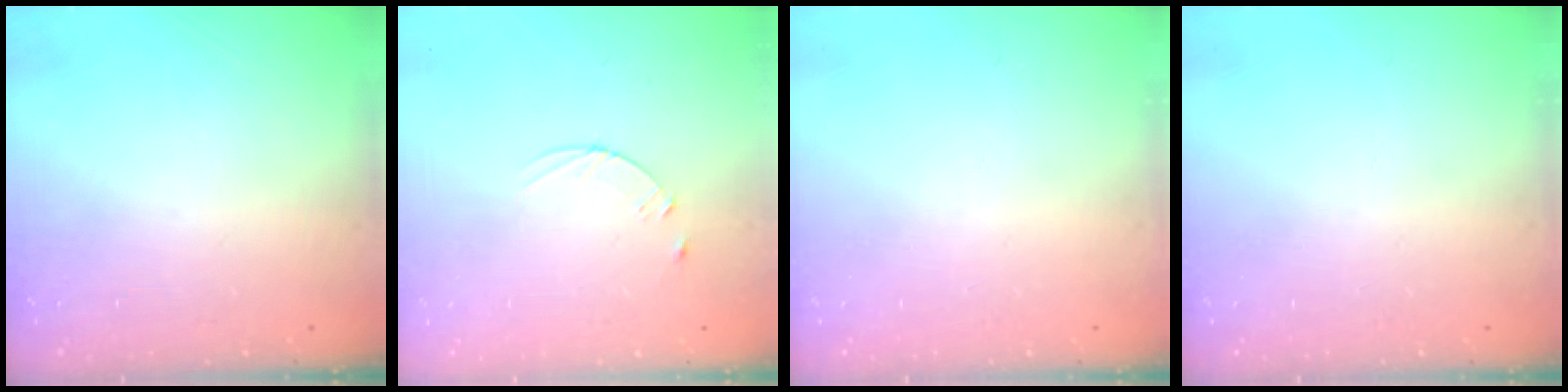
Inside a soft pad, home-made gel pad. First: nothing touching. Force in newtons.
{"total": 3.6, "press": 3.6, "slide": 0.5}
{"total": 0.0}
{"total": 0.0}